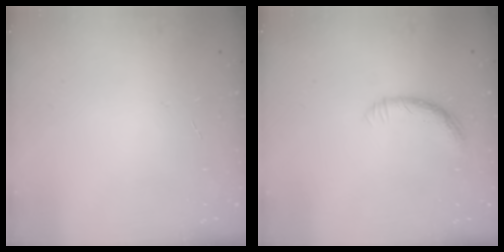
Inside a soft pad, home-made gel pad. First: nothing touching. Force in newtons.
{"total": 6.8, "press": 6.8, "slide": 0.7}